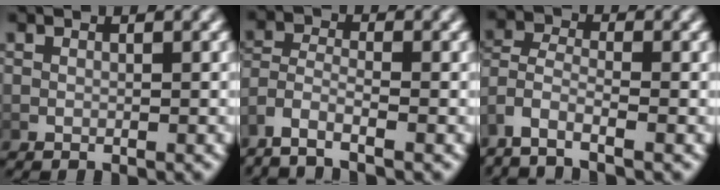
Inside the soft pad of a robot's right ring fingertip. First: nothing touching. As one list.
[{"total": 4.2, "force": [-2.6, 2.2, 2.4], "torque": [-0.076, -0.021, -0.037]}, {"total": 4.6, "force": [-2.2, 2.9, 2.7], "torque": [-0.087, -0.024, -0.032]}]